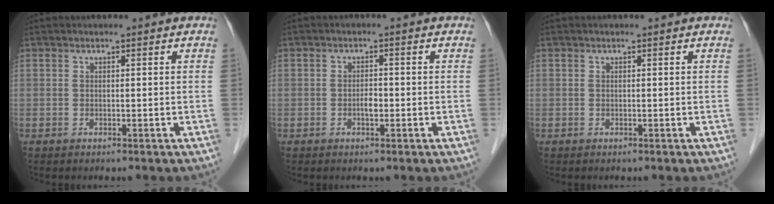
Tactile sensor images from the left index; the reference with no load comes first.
{"total": 1.6, "force": [-0.5, 0.6, 1.3], "torque": [-0.023, 0.003, -0.010]}
{"total": 0.0}